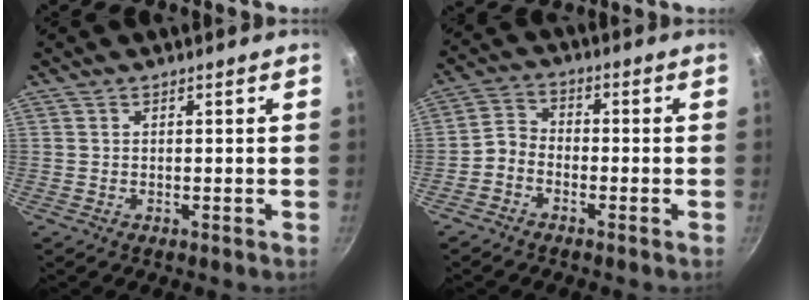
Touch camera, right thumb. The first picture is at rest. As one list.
[{"total": 4.1, "force": [-2.3, 2.9, 1.8], "torque": [-0.027, 0.037, -0.057]}]